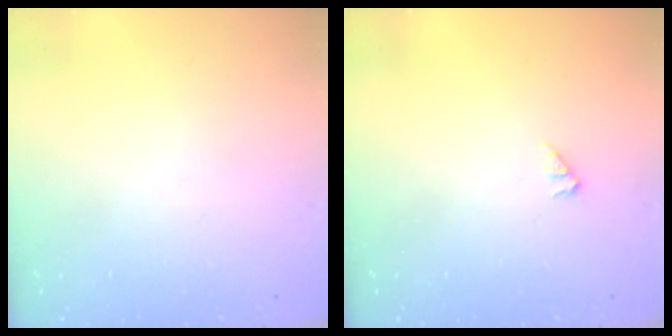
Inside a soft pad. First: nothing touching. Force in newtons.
{"total": 0.0}